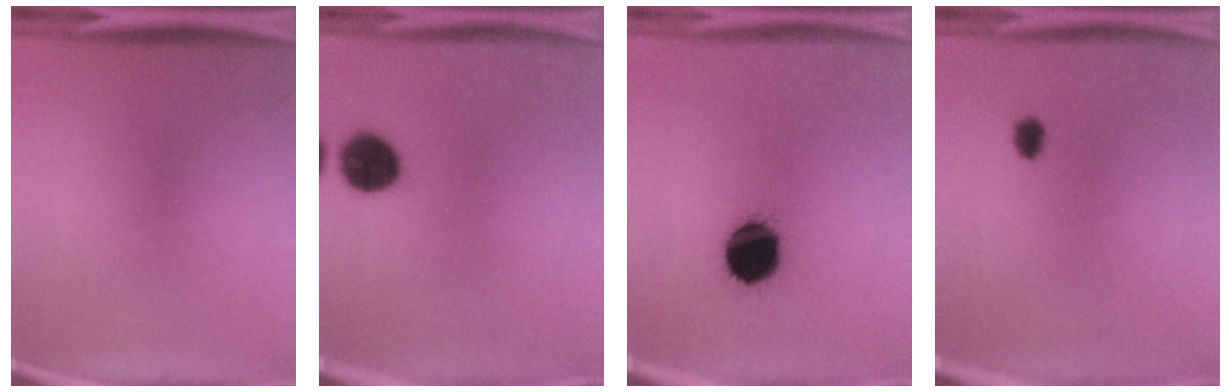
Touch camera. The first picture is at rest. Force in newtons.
{"total": 9.8}
{"total": 17.1}
{"total": 2.1}